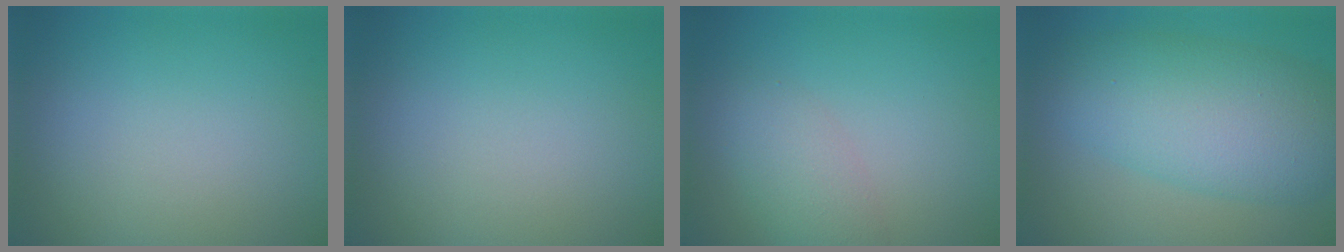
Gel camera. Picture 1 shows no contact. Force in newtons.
{"total": 0.0}
{"total": 2.6, "press": 2.6, "slide": 0.1}
{"total": 8.7, "press": 8.7, "slide": 0.5}